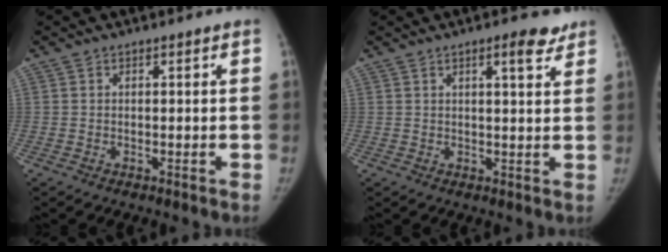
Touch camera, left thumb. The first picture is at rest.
{"total": 4.8, "force": [2.9, 1.4, 3.6], "torque": [-0.038, -0.013, 0.036]}